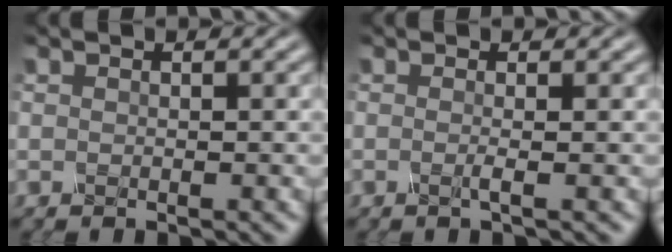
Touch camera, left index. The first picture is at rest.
{"total": 0.6, "force": [-0.2, 0.0, 0.6], "torque": [-0.015, -0.001, -0.005]}